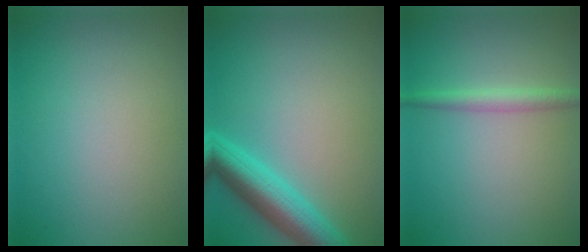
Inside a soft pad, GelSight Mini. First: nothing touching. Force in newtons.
{"total": 5.7, "press": 5.7, "slide": 0.2}
{"total": 1.9, "press": 1.9, "slide": 0.0}